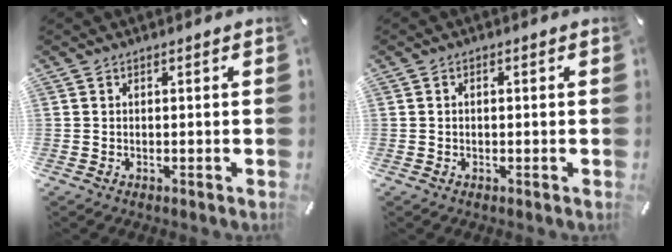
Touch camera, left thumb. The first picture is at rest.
{"total": 0.8, "force": [-0.1, 0.5, 0.6], "torque": [-0.012, 0.002, -0.002]}